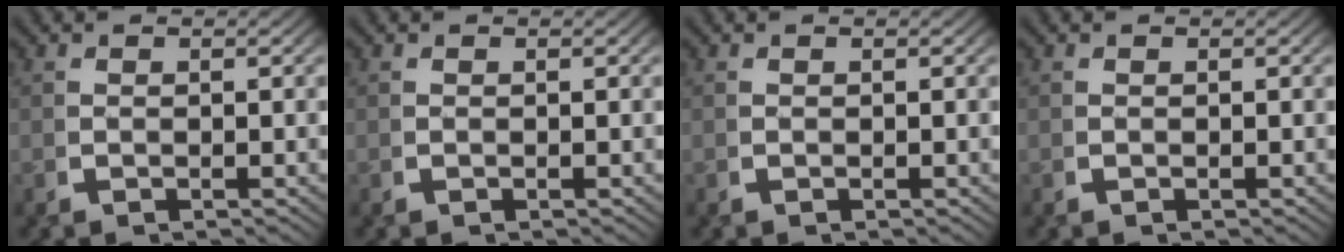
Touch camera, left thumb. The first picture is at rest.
{"total": 0.0}
{"total": 0.0}
{"total": 0.0}